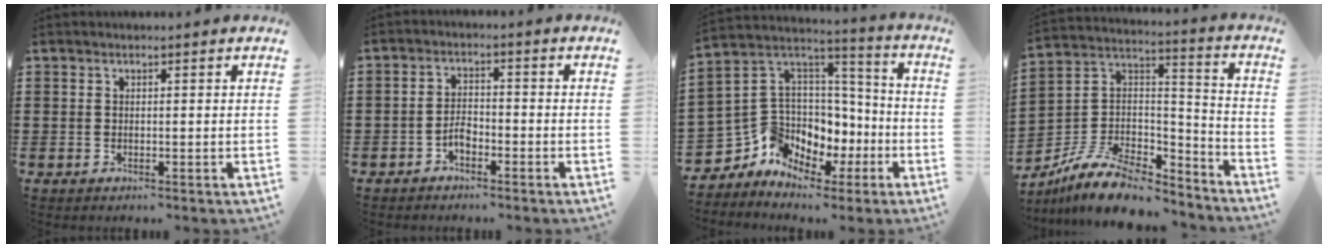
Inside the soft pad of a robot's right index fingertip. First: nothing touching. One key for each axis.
{"total": 2.8, "fx": -1.8, "fy": 1.4, "fz": 1.7, "tx": -0.042, "ty": 0.002, "tz": -0.038}
{"total": 9.3, "fx": -2.6, "fy": 8.8, "fz": 1.4, "tx": -0.079, "ty": -0.014, "tz": -0.041}
{"total": 10.8, "fx": -8.5, "fy": 4.5, "fz": 5.1, "tx": -0.103, "ty": 0.027, "tz": -0.161}